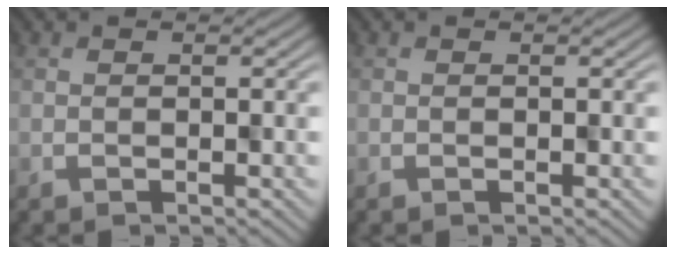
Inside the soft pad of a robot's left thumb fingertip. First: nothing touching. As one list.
[{"total": 0.0}]